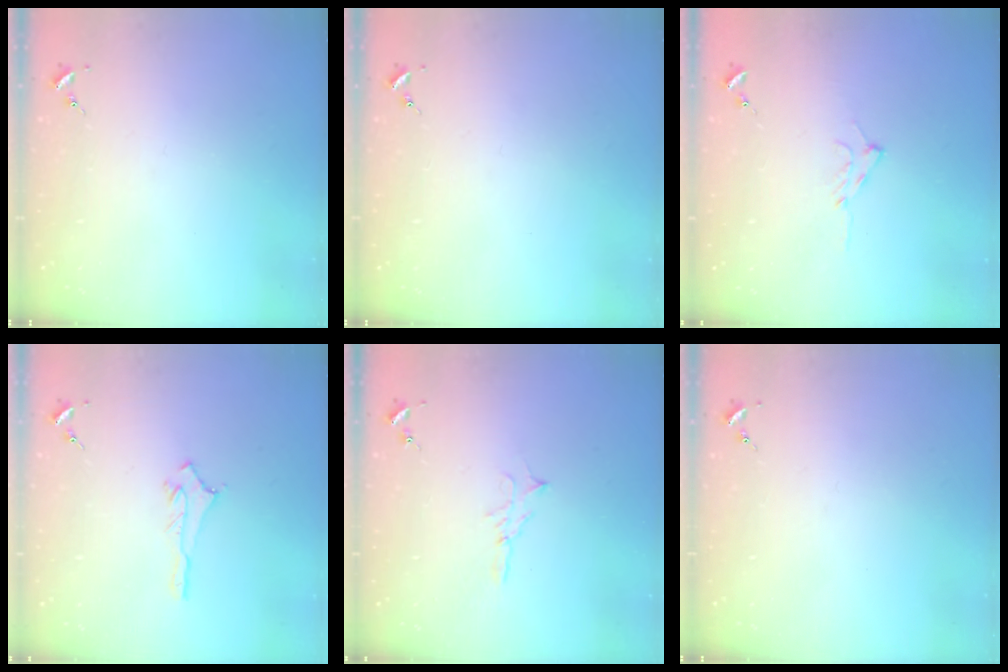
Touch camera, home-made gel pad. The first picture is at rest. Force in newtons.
{"total": 0.0}
{"total": 7.4, "press": 7.3, "slide": 0.8}
{"total": 2.9, "press": 2.9, "slide": 0.3}
{"total": 4.7, "press": 4.7, "slide": 0.5}
{"total": 0.0}